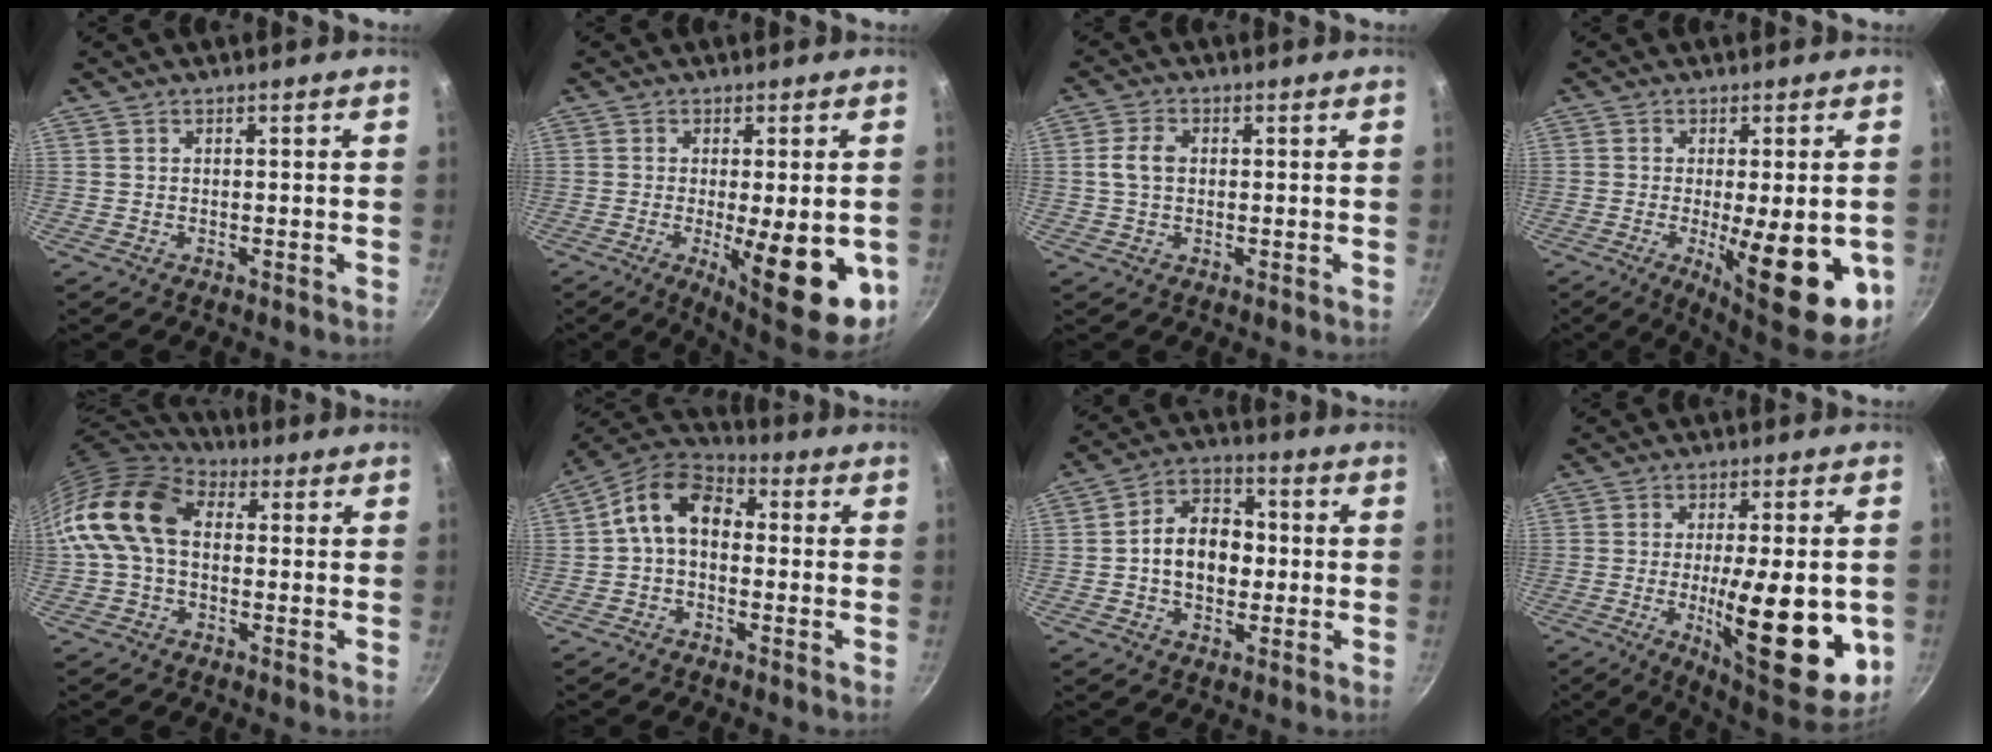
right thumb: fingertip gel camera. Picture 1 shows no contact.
{"total": 16.1, "force": [-3.8, 4.9, 14.8], "torque": [-0.179, -0.009, -0.039]}
{"total": 4.1, "force": [0.3, 2.8, 2.9], "torque": [-0.056, 0.012, 0.001]}
{"total": 17.3, "force": [-4.2, 5.4, 15.9], "torque": [-0.194, -0.009, -0.045]}
{"total": 15.3, "force": [1.1, 10.6, 11.0], "torque": [-0.194, 0.031, 0.000]}
{"total": 10.3, "force": [0.3, 7.2, 7.4], "torque": [-0.110, 0.035, -0.017]}
{"total": 11.2, "force": [-0.5, 8.2, 7.6], "torque": [-0.084, 0.024, -0.022]}
{"total": 21.8, "force": [-4.1, 6.8, 20.3], "torque": [-0.262, -0.007, -0.048]}